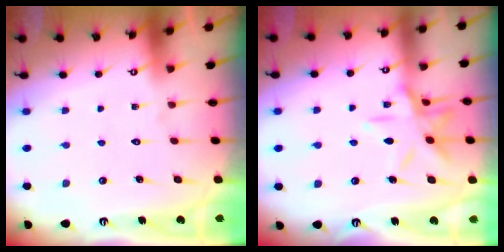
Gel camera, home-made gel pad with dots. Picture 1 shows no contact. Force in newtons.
{"total": 12.3, "press": 12.2, "slide": 0.9}